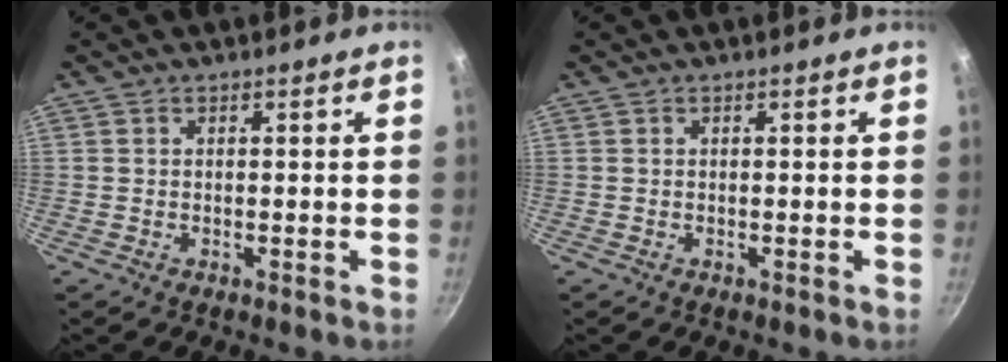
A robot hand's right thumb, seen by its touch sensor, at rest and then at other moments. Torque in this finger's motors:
{"motor_torque": [0.00, 0.00, 0.00, 0.00, 0.00]}